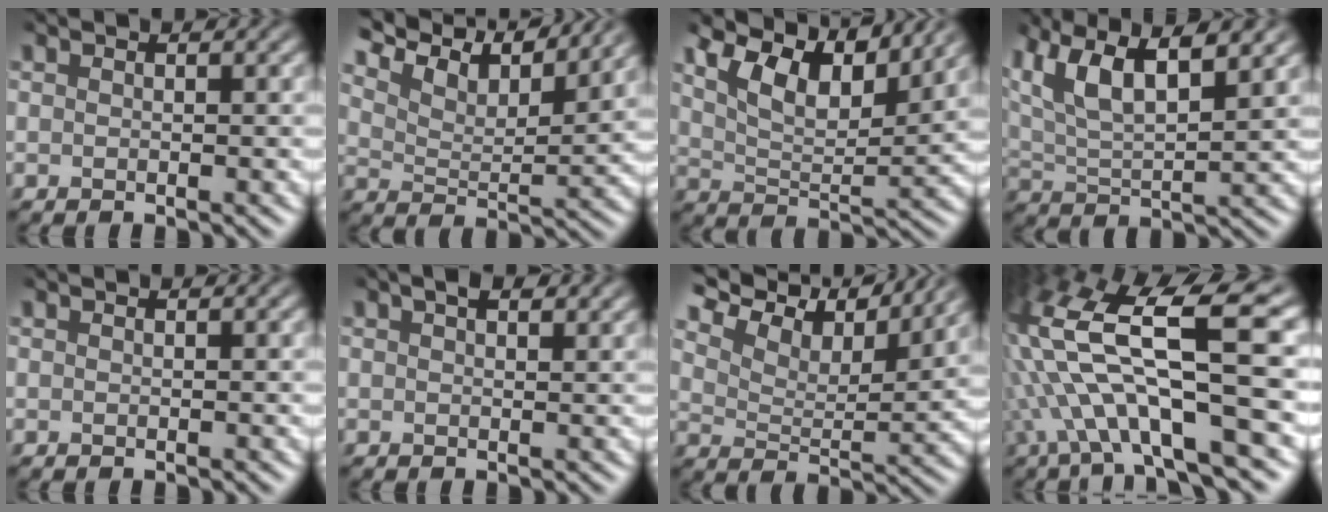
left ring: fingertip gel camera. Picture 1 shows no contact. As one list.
[{"total": 9.3, "force": [7.9, 2.2, 4.3], "torque": [-0.093, 0.009, 0.117]}, {"total": 8.4, "force": [6.1, 2.8, 4.9], "torque": [-0.094, 0.011, 0.094]}, {"total": 11.3, "force": [6.3, 4.7, 8.1], "torque": [-0.153, 0.047, 0.088]}, {"total": 0.0}, {"total": 2.0, "force": [1.3, 0.8, 1.3], "torque": [-0.016, 0.004, 0.021]}, {"total": 10.3, "force": [8.7, 2.9, 4.6], "torque": [-0.098, 0.011, 0.116]}, {"total": 14.5, "force": [0.2, 3.9, 14.0], "torque": [-0.278, 0.022, 0.022]}]